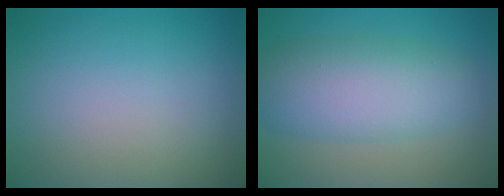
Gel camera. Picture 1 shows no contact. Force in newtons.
{"total": 6.6, "press": 6.6, "slide": 0.2}